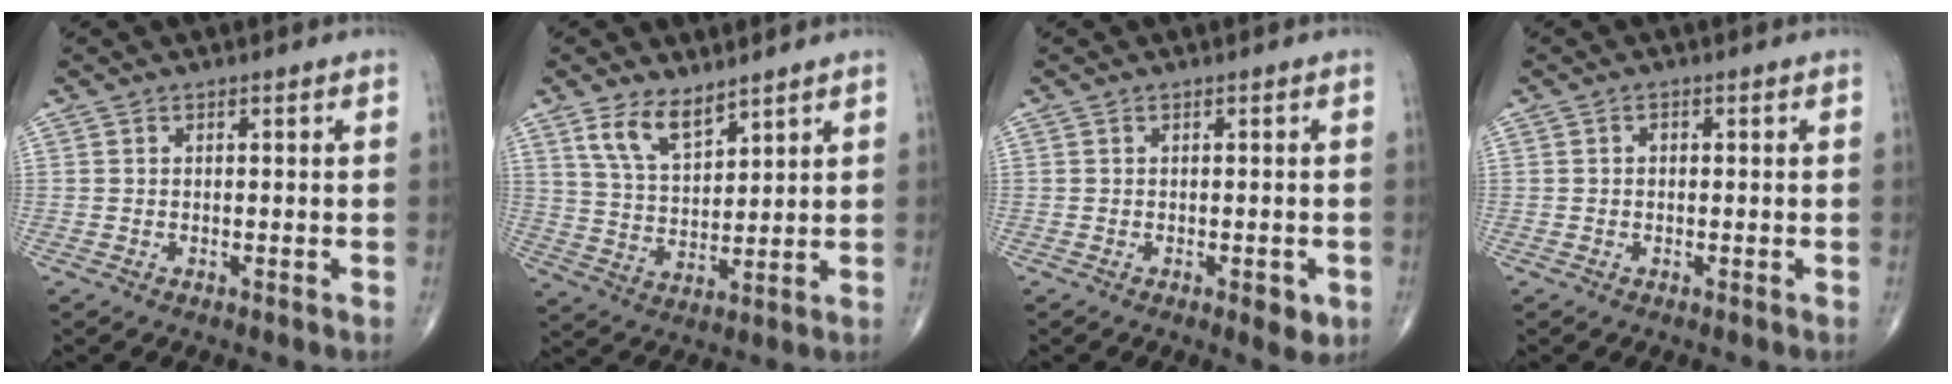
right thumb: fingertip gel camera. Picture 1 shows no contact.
{"total": 7.9, "force": [5.4, 3.6, 4.5], "torque": [-0.068, -0.037, 0.111]}
{"total": 3.0, "force": [-1.0, 1.3, 2.5], "torque": [-0.023, -0.004, -0.009]}
{"total": 0.8, "force": [0.1, 0.6, 0.5], "torque": [-0.008, 0.003, 0.000]}